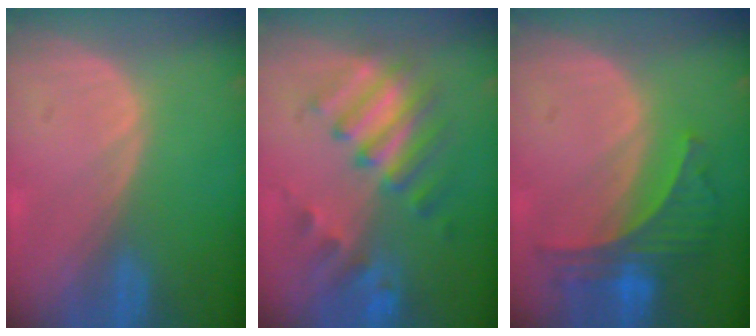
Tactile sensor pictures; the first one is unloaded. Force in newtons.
{"total": 8.1, "press": 7.7, "slide": 2.7}
{"total": 6.8, "press": 6.3, "slide": 2.5}